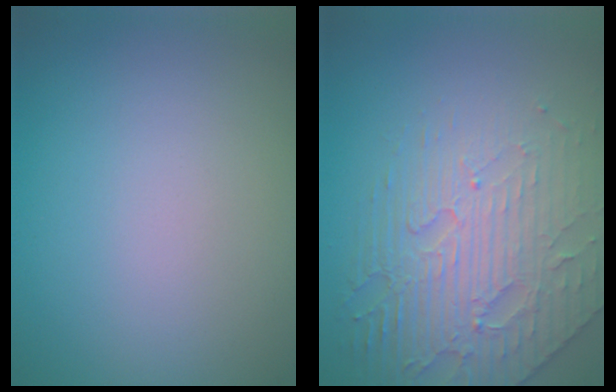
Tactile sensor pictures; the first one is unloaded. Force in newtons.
{"total": 5.5, "press": 4.7, "slide": 2.9}